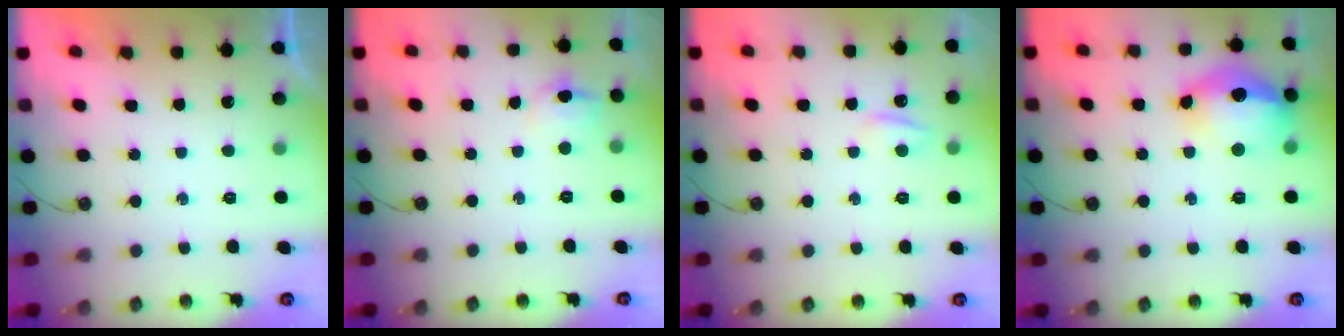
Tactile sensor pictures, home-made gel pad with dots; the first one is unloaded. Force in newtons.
{"total": 5.2, "press": 4.9, "slide": 1.6}
{"total": 3.7, "press": 3.6, "slide": 0.6}
{"total": 16.8, "press": 16.7, "slide": 1.4}